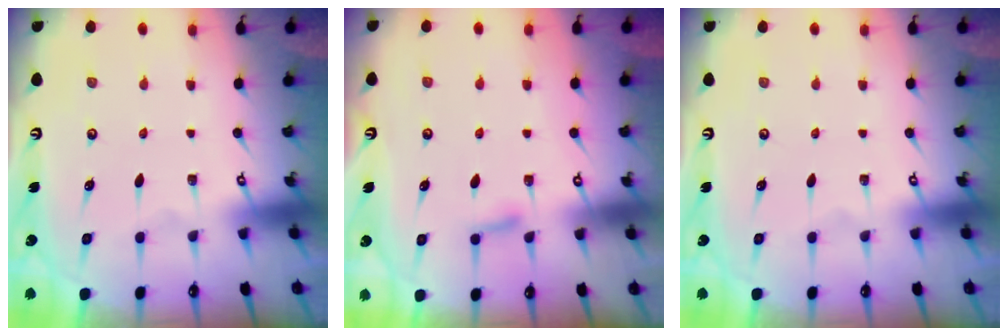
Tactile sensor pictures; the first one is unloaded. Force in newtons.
{"total": 4.7, "press": 4.6, "slide": 0.8}
{"total": 0.0}